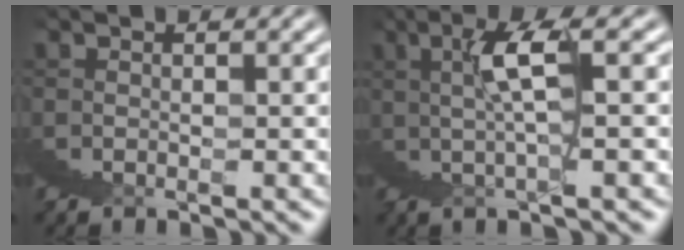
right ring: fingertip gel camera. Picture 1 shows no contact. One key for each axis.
{"total": 4.1, "fx": 2.7, "fy": -1.7, "fz": 2.7, "tx": -0.029, "ty": 0.038, "tz": 0.035}